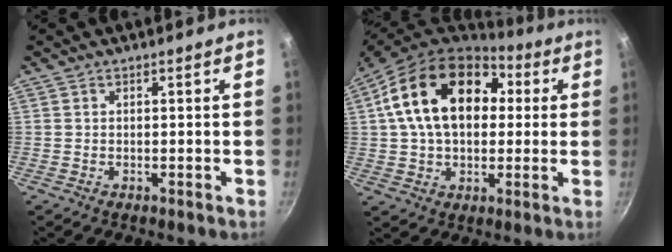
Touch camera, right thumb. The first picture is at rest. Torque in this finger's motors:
{"motor_torque": [0.27, 4.09, 1.69, 0.08, 0.25]}